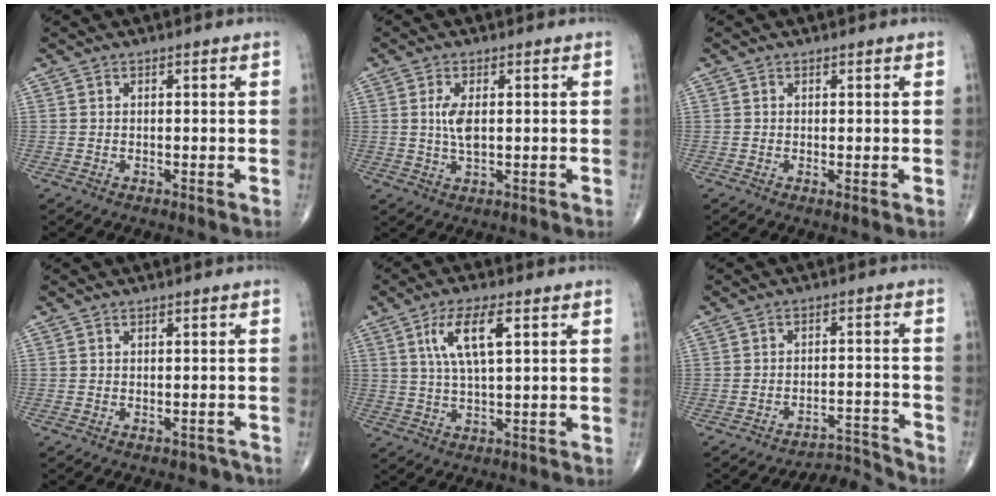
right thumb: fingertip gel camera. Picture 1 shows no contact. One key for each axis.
{"total": 4.2, "fx": 0.4, "fy": 1.7, "fz": 3.8, "tx": -0.081, "ty": -0.007, "tz": 0.010}
{"total": 0.6, "fx": 0.0, "fy": 0.2, "fz": 0.6, "tx": -0.014, "ty": -0.004, "tz": -0.002}
{"total": 1.2, "fx": -0.9, "fy": 0.8, "fz": 0.0, "tx": 0.004, "ty": 0.014, "tz": -0.011}
{"total": 8.6, "fx": 2.9, "fy": 2.5, "fz": 7.6, "tx": -0.148, "ty": -0.003, "tz": 0.057}
{"total": 5.4, "fx": -5.1, "fy": -0.8, "fz": -1.3, "tx": 0.015, "ty": 0.066, "tz": -0.078}